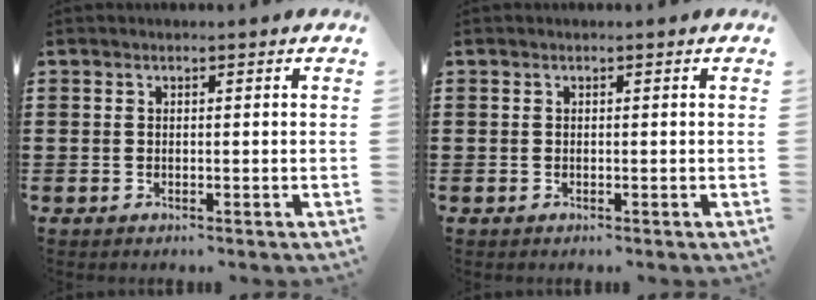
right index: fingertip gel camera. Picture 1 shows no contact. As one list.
[{"total": 0.0}]